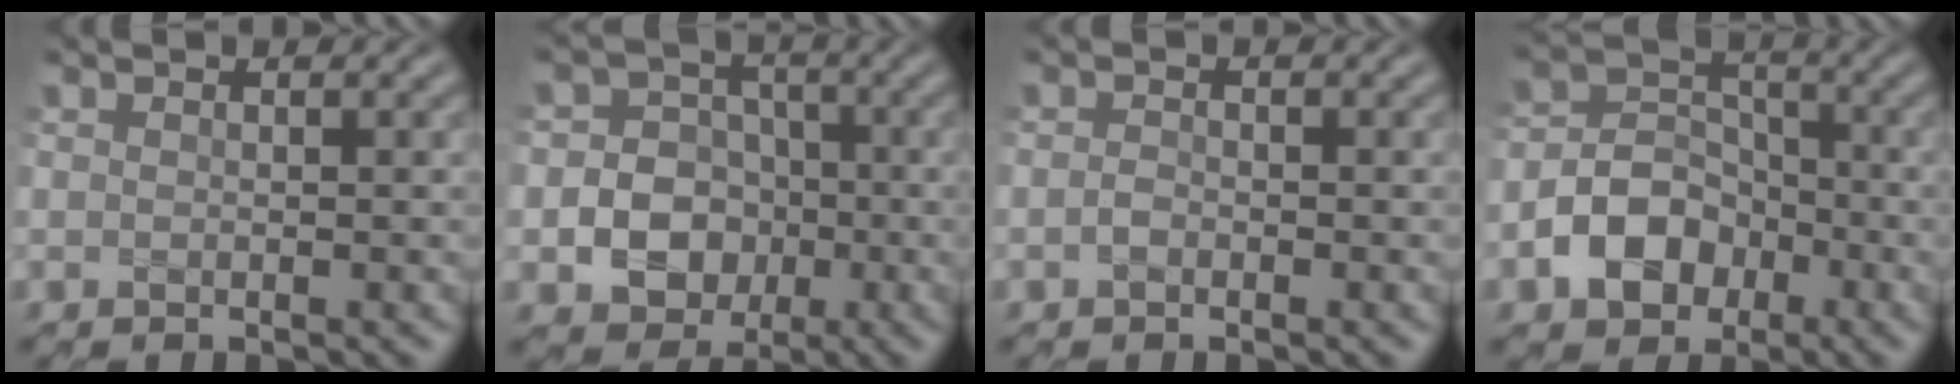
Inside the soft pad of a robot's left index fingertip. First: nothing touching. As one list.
[{"total": 6.5, "force": [-1.5, 5.8, 2.8], "torque": [-0.028, -0.001, -0.047]}, {"total": 0.8, "force": [-0.4, 0.5, 0.5], "torque": [-0.012, 0.000, -0.010]}, {"total": 5.4, "force": [-2.3, 4.1, 2.6], "torque": [-0.040, 0.002, -0.048]}]